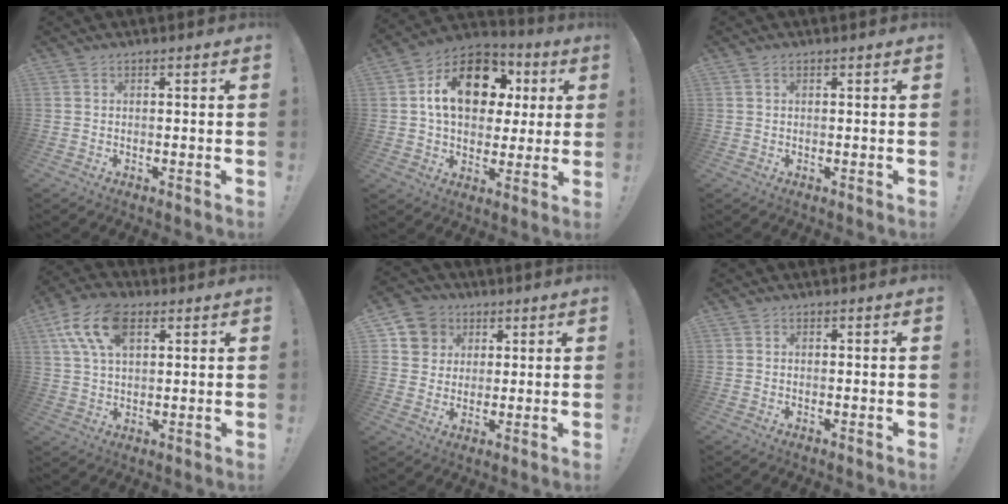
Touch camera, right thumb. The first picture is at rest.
{"total": 18.2, "force": [5.0, 12.7, 12.1], "torque": [-0.169, -0.007, 0.091]}
{"total": 0.7, "force": [0.4, 0.4, 0.5], "torque": [-0.018, 0.005, 0.009]}
{"total": 13.9, "force": [5.9, 8.0, 9.7], "torque": [-0.187, -0.004, 0.110]}
{"total": 8.2, "force": [3.0, 7.5, 1.5], "torque": [-0.021, -0.015, 0.062]}
{"total": 0.0}